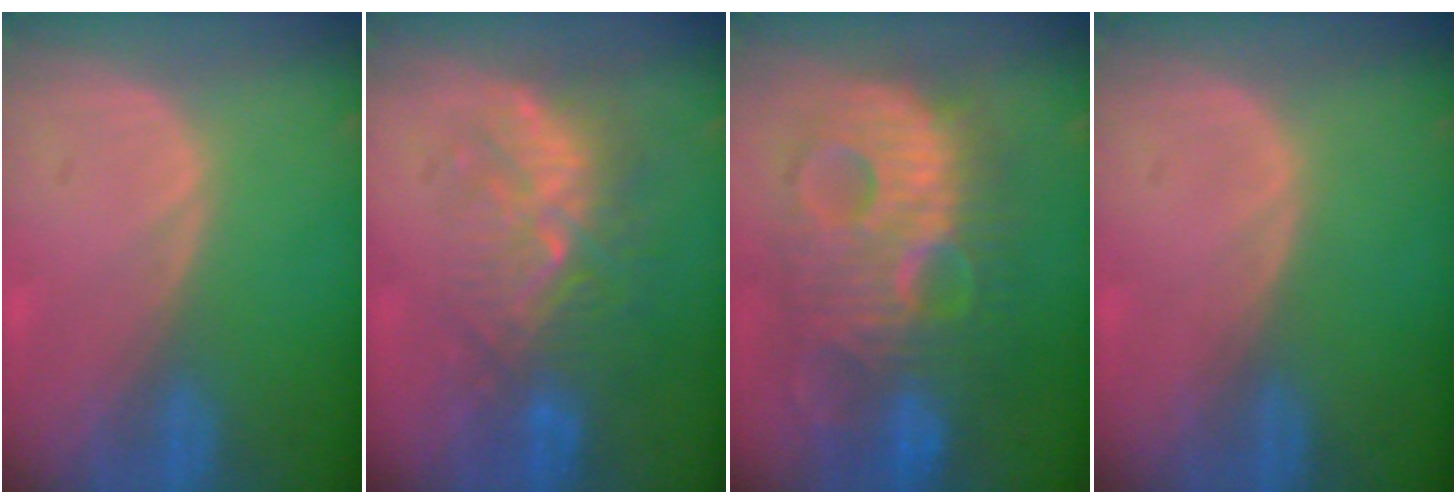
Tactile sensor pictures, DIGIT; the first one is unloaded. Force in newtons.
{"total": 9.0, "press": 8.4, "slide": 3.3}
{"total": 13.3, "press": 13.2, "slide": 1.3}
{"total": 0.0}